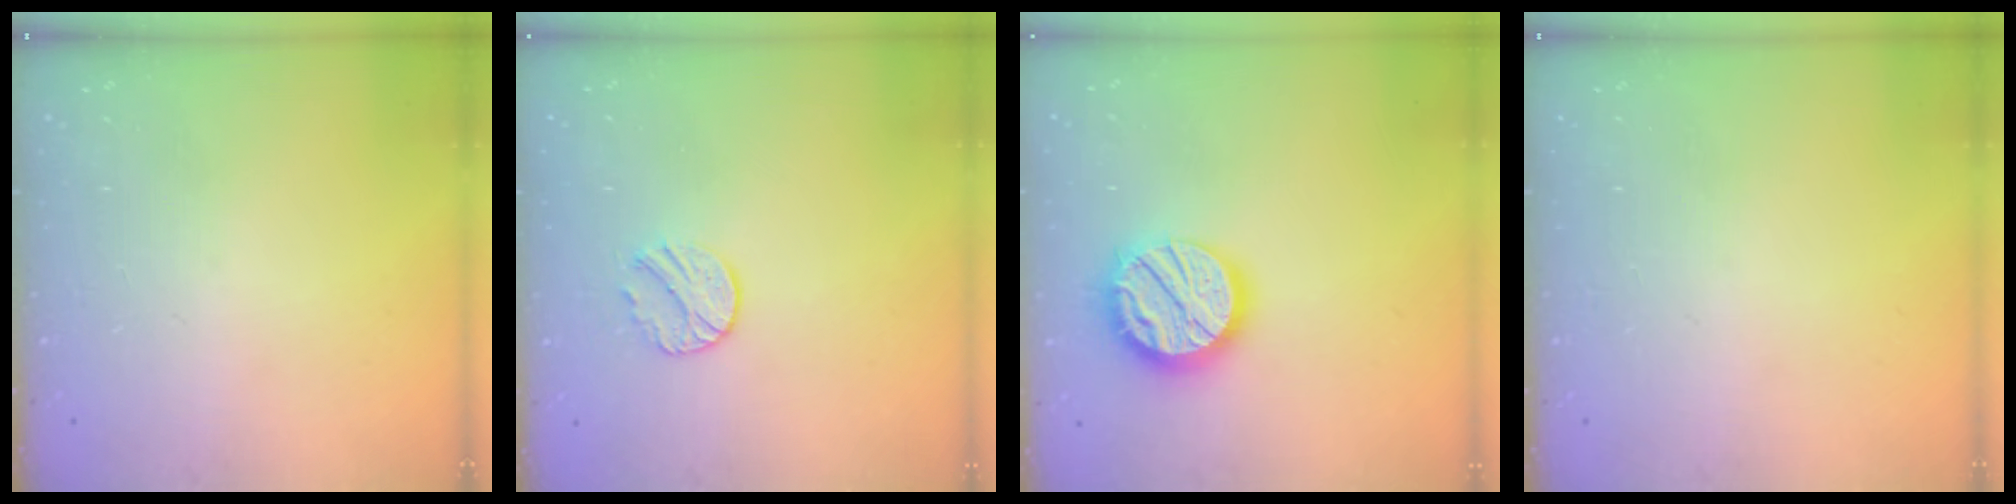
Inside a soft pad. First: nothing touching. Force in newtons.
{"total": 7.0, "press": 7.0, "slide": 0.7}
{"total": 16.8, "press": 16.7, "slide": 1.2}
{"total": 0.0}